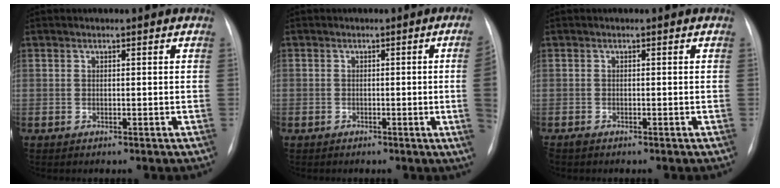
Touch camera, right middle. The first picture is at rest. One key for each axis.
{"total": 4.7, "fx": -0.7, "fy": -1.5, "fz": 4.4, "tx": -0.043, "ty": -0.007, "tz": -0.011}
{"total": 0.8, "fx": -0.7, "fy": 0.2, "fz": 0.3, "tx": -0.010, "ty": -0.003, "tz": -0.010}